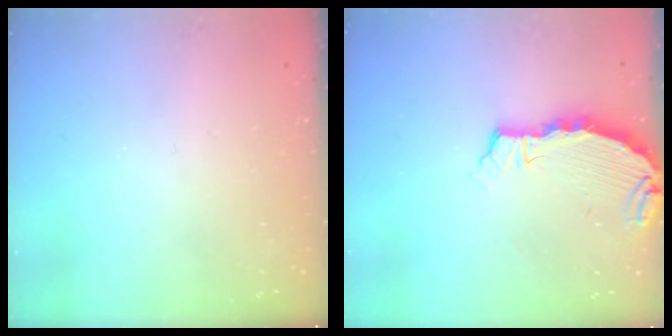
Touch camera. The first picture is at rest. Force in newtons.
{"total": 4.2, "press": 4.2, "slide": 0.4}